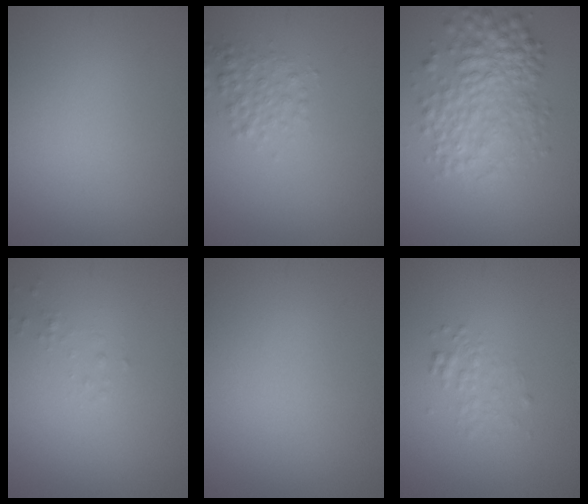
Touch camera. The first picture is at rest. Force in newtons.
{"total": 2.0, "press": 2.0, "slide": 0.1}
{"total": 5.8, "press": 5.8, "slide": 0.0}
{"total": 0.6, "press": 0.6, "slide": 0.0}
{"total": 0.0}
{"total": 1.4, "press": 1.4, "slide": 0.1}